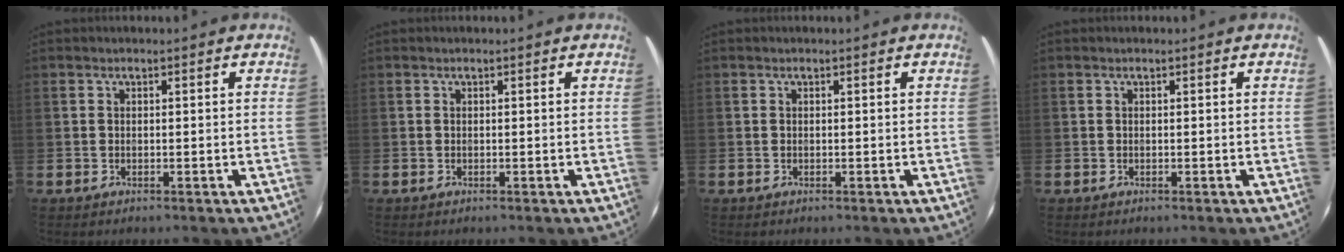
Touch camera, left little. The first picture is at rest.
{"total": 0.0}
{"total": 0.0}
{"total": 0.0}